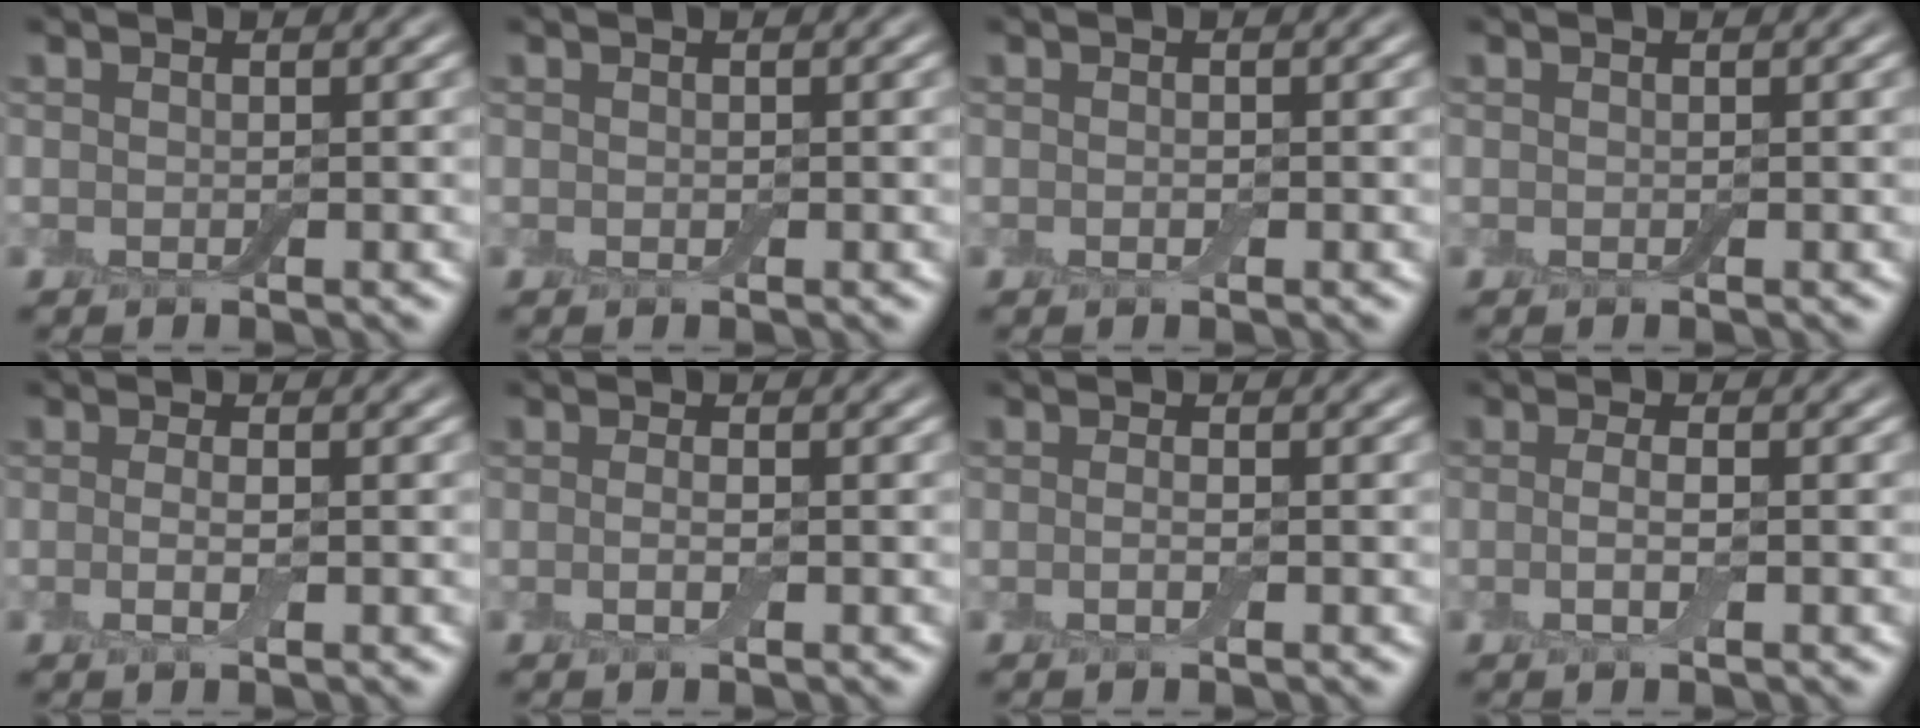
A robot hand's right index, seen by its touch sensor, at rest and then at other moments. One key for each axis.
{"total": 0.0}
{"total": 0.6, "fx": -0.2, "fy": 0.3, "fz": 0.5, "tx": -0.009, "ty": 0.000, "tz": -0.002}
{"total": 0.0}
{"total": 1.7, "fx": -0.4, "fy": 0.5, "fz": 1.6, "tx": -0.035, "ty": -0.007, "tz": -0.010}
{"total": 1.3, "fx": -0.4, "fy": 0.3, "fz": 1.2, "tx": -0.026, "ty": -0.005, "tz": -0.010}
{"total": 1.0, "fx": -0.4, "fy": 0.3, "fz": 0.9, "tx": -0.019, "ty": -0.003, "tz": -0.009}
{"total": 1.9, "fx": -0.4, "fy": 0.5, "fz": 1.8, "tx": -0.040, "ty": -0.006, "tz": -0.011}